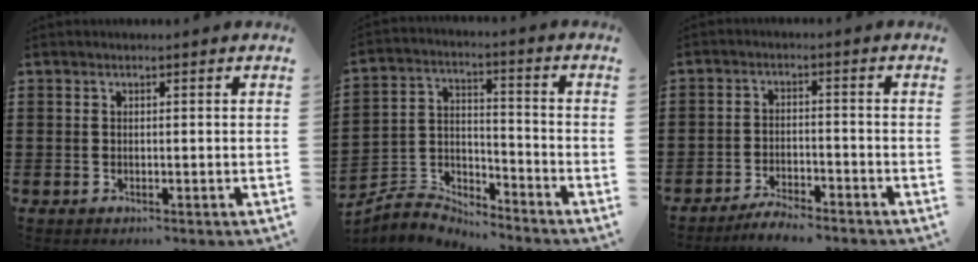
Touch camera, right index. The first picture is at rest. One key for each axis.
{"total": 4.7, "fx": -4.6, "fy": 0.9, "fz": 0.0, "tx": -0.019, "ty": -0.003, "tz": -0.100}
{"total": 3.6, "fx": -3.5, "fy": 0.3, "fz": 0.7, "tx": -0.016, "ty": 0.009, "tz": -0.072}